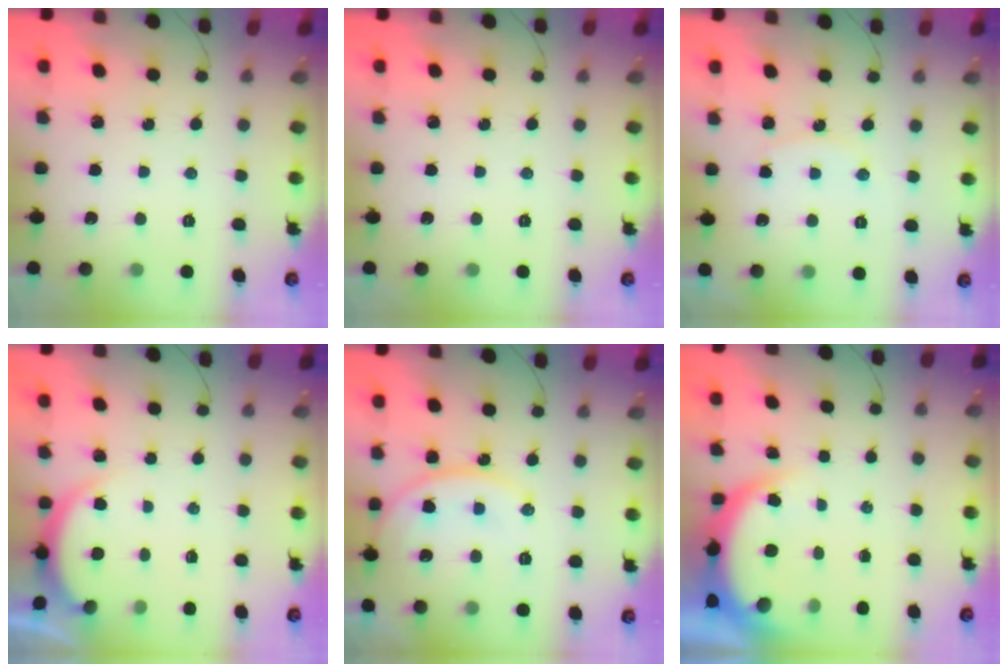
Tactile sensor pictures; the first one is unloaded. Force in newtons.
{"total": 0.0}
{"total": 6.4, "press": 6.4, "slide": 0.7}
{"total": 2.5, "press": 2.5, "slide": 0.5}
{"total": 13.5, "press": 13.3, "slide": 1.8}
{"total": 4.7, "press": 4.7, "slide": 0.2}